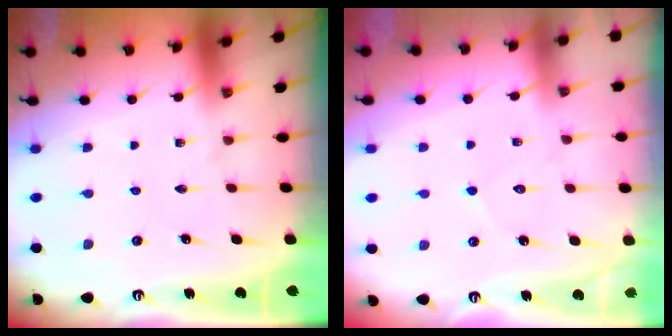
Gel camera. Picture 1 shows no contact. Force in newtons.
{"total": 4.5, "press": 4.5, "slide": 0.4}